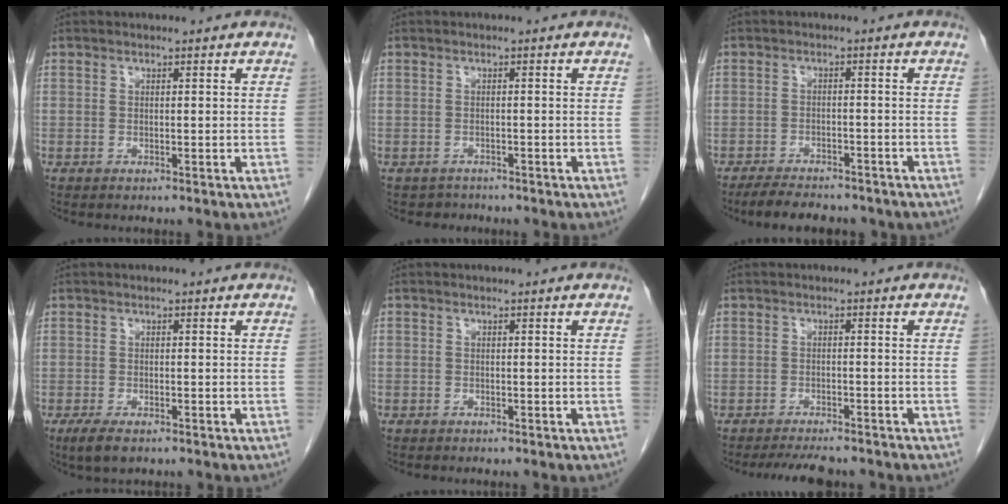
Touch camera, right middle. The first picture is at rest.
{"total": 1.9, "force": [-1.6, 0.9, -0.5], "torque": [0.001, 0.000, -0.027]}
{"total": 9.3, "force": [-7.9, 2.9, 3.9], "torque": [-0.060, -0.003, -0.107]}
{"total": 3.6, "force": [-2.4, 1.2, 2.4], "torque": [-0.050, -0.008, -0.037]}
{"total": 0.6, "force": [-0.5, 0.4, 0.1], "torque": [-0.004, 0.003, -0.010]}
{"total": 6.0, "force": [-5.4, 1.3, 2.1], "torque": [-0.025, -0.008, -0.080]}